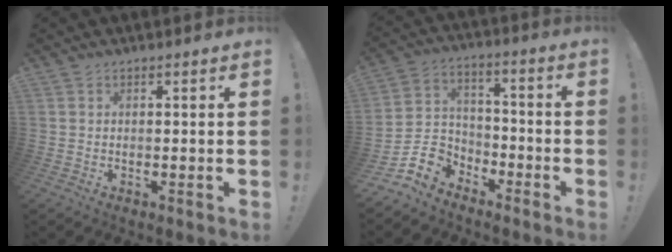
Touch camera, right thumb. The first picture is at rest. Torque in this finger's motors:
{"motor_torque": [-0.18, -0.21, -0.08, -0.08, 0.04]}